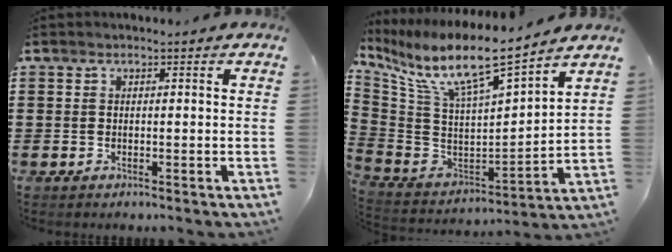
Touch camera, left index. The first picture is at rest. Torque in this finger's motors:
{"motor_torque": [2.14, 0.00, 0.42, 0.21]}